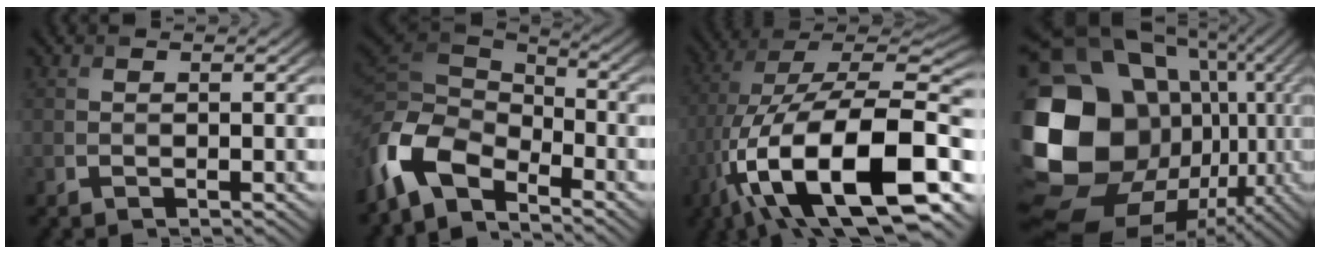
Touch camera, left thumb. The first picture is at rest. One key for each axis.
{"total": 11.8, "fx": -6.6, "fy": 6.5, "fz": 7.3, "tx": -0.191, "ty": -0.021, "tz": -0.131}
{"total": 20.3, "fx": -6.9, "fy": 8.7, "fz": 17.0, "tx": -0.305, "ty": -0.002, "tz": -0.122}
{"total": 22.2, "fx": -1.1, "fy": 17.6, "fz": 13.5, "tx": -0.336, "ty": -0.049, "tz": 0.017}